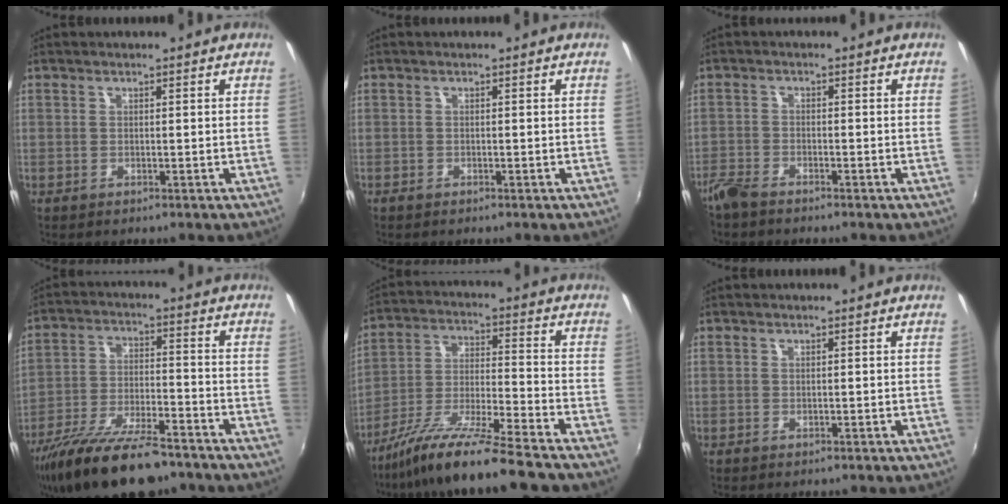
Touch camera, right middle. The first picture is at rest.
{"total": 0.6, "force": [-0.5, 0.4, 0.1], "torque": [-0.003, -0.002, -0.011]}
{"total": 4.2, "force": [-3.7, 1.1, 1.6], "torque": [-0.044, -0.013, -0.078]}
{"total": 17.5, "force": [-13.3, 5.2, 10.1], "torque": [-0.204, -0.035, -0.227]}
{"total": 14.9, "force": [-12.2, -0.4, 8.6], "torque": [-0.175, -0.021, -0.223]}
{"total": 0.0}